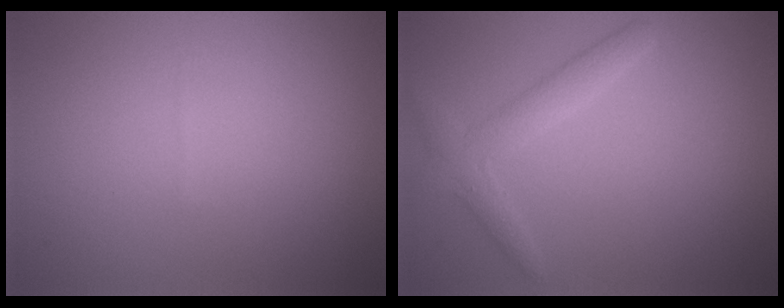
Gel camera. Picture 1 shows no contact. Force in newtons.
{"total": 2.4, "press": 2.4, "slide": 0.2}